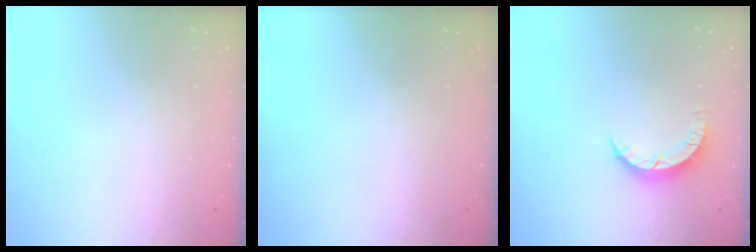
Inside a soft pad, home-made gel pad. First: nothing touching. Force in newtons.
{"total": 0.0}
{"total": 4.1, "press": 4.1, "slide": 0.4}